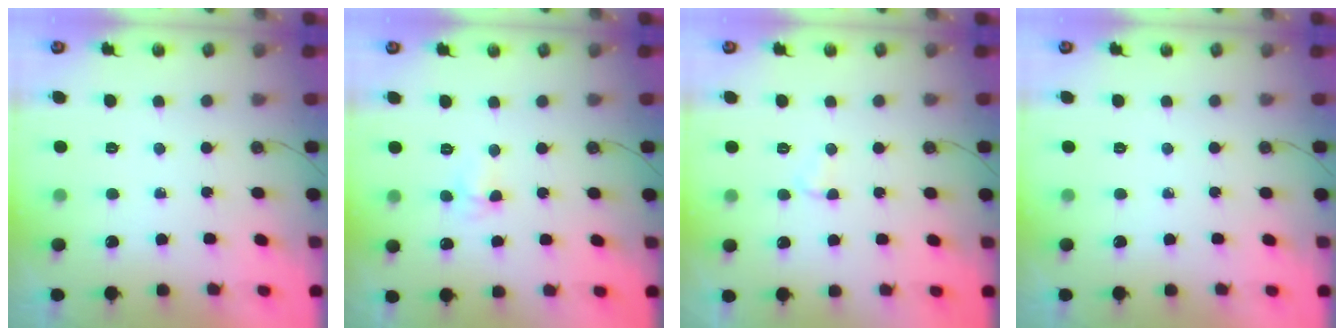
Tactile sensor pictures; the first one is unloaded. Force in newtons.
{"total": 4.6, "press": 3.4, "slide": 3.1}
{"total": 2.5, "press": 2.5, "slide": 0.4}
{"total": 0.0}